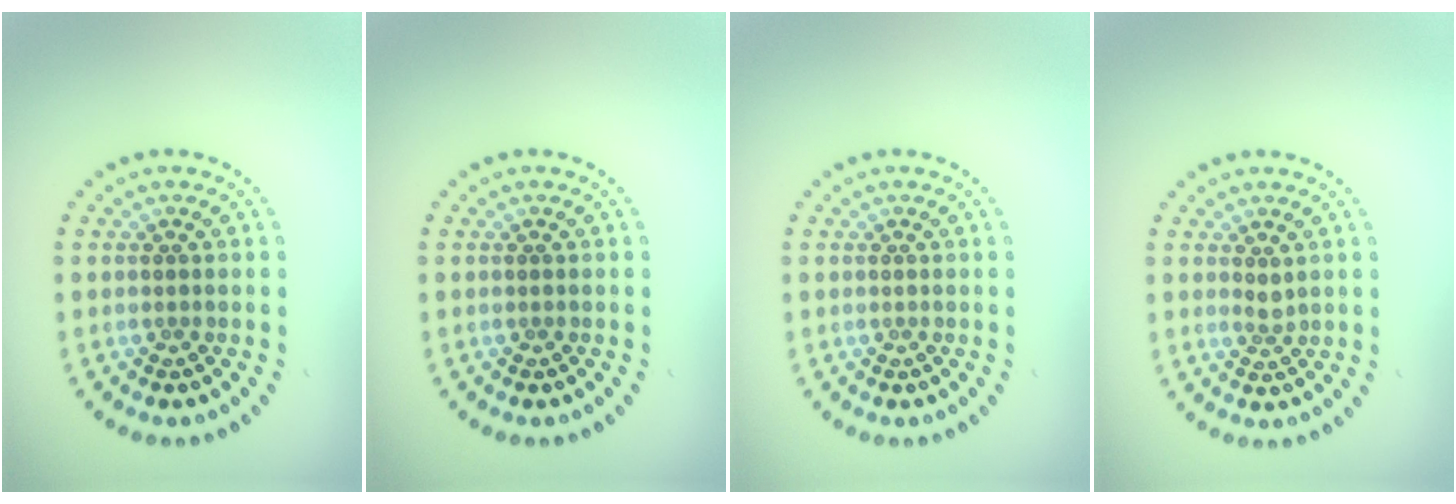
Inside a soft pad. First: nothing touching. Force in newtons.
{"total": 0.0}
{"total": 0.0}
{"total": 0.9, "press": 0.7, "slide": 0.7}